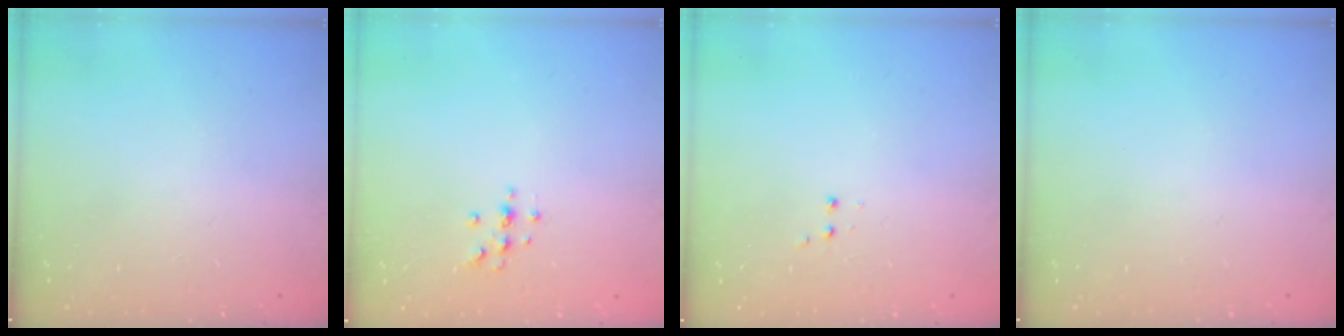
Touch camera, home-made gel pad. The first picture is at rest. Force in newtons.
{"total": 4.3, "press": 4.2, "slide": 1.0}
{"total": 2.8, "press": 2.8, "slide": 0.6}
{"total": 0.0}